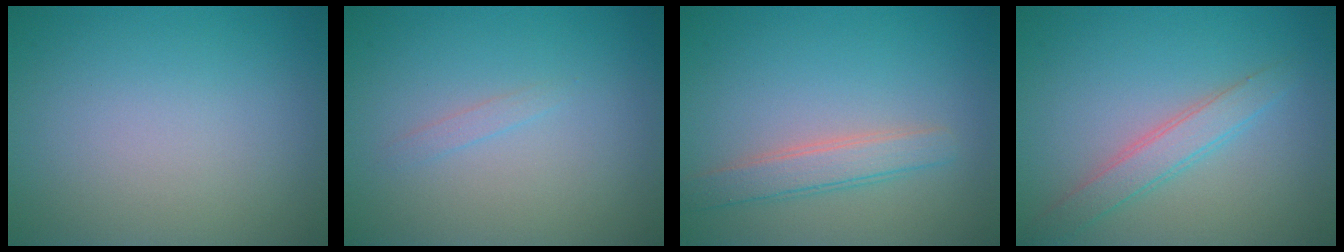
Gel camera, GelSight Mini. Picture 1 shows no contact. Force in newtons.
{"total": 0.7, "press": 0.7, "slide": 0.0}
{"total": 2.6, "press": 2.6, "slide": 0.1}
{"total": 2.6, "press": 2.6, "slide": 0.1}